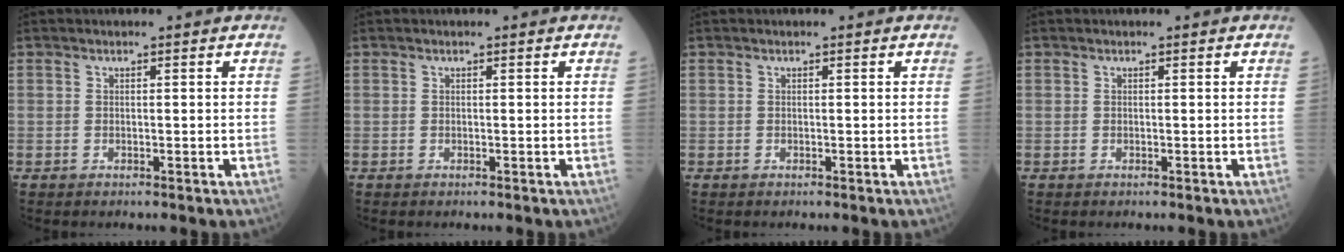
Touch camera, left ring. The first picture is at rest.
{"total": 0.0}
{"total": 0.0}
{"total": 0.0}